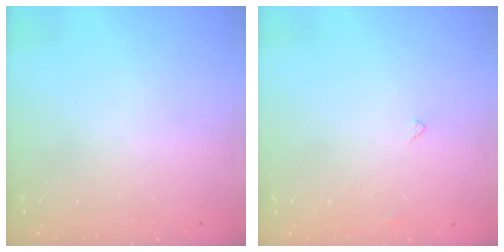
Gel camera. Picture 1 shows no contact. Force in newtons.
{"total": 2.8, "press": 2.7, "slide": 0.4}